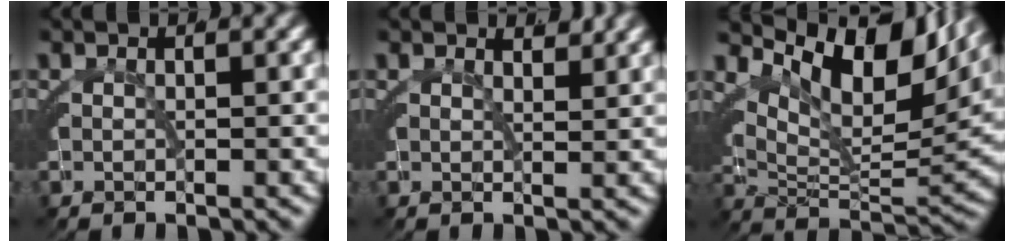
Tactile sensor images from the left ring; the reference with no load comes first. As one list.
[{"total": 1.3, "force": [1.1, 0.4, 0.6], "torque": [-0.004, -0.010, 0.022]}, {"total": 12.3, "force": [6.3, 5.0, 9.3], "torque": [-0.131, 0.016, 0.099]}]